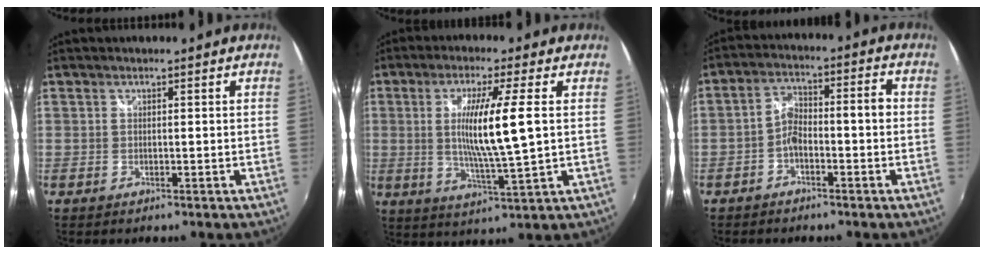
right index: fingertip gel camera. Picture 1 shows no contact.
{"total": 10.4, "force": [1.0, -0.7, 10.3], "torque": [-0.187, -0.016, 0.022]}
{"total": 5.2, "force": [-2.7, 1.9, 4.0], "torque": [-0.083, 0.015, -0.045]}